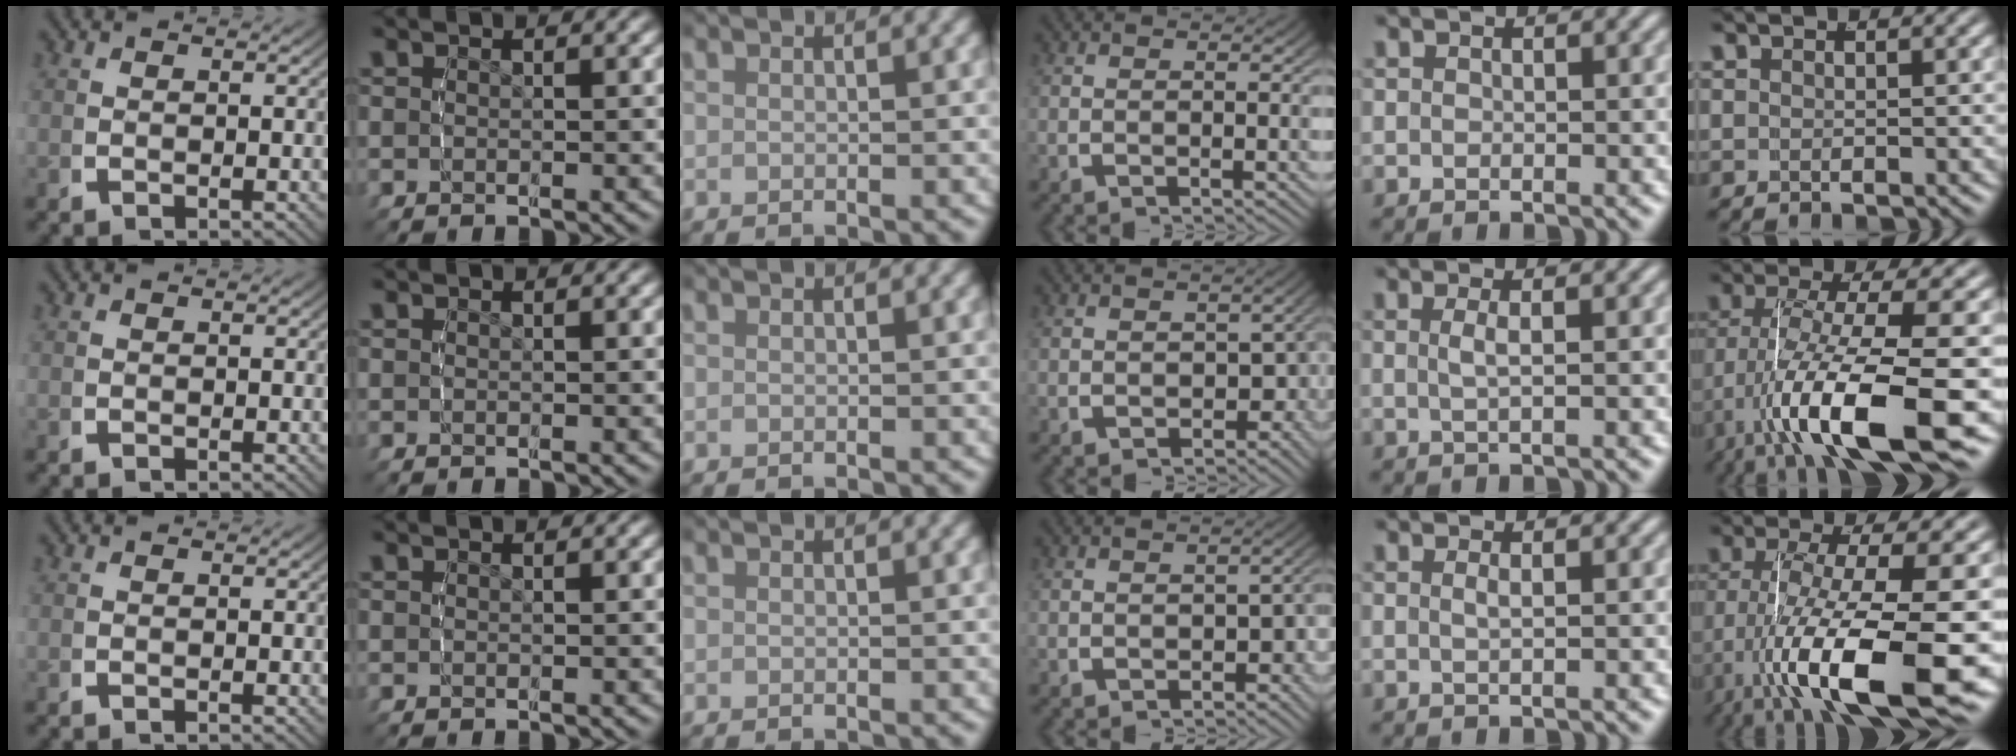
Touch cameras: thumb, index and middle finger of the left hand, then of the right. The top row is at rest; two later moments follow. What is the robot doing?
{"motion": "lift_and_place", "object": "condiment"}